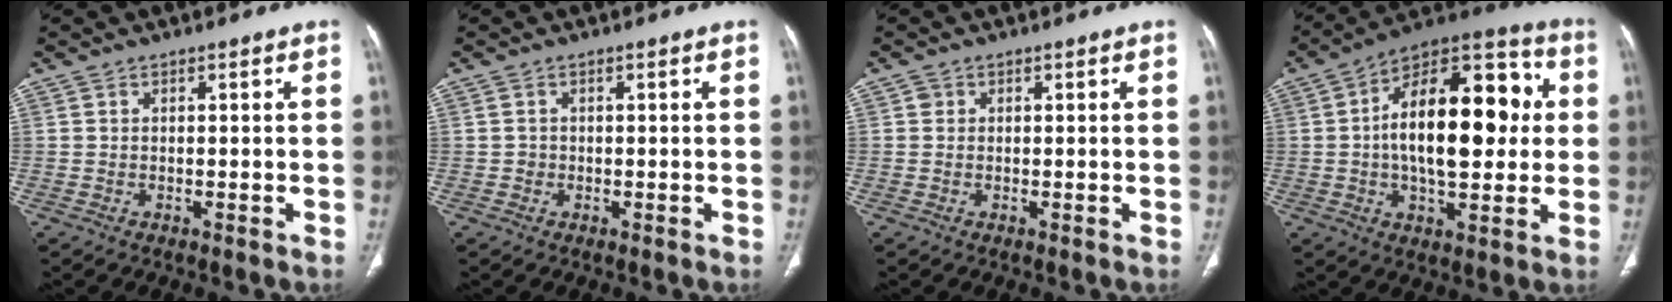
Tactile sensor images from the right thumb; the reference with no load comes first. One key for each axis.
{"total": 0.8, "fx": 0.0, "fy": 0.7, "fz": 0.2, "tx": 0.000, "ty": 0.002, "tz": 0.001}
{"total": 0.8, "fx": 0.2, "fy": 0.8, "fz": 0.1, "tx": 0.005, "ty": 0.001, "tz": 0.003}
{"total": 23.1, "fx": 2.1, "fy": 11.5, "fz": 19.9, "tx": -0.287, "ty": 0.030, "tz": 0.024}